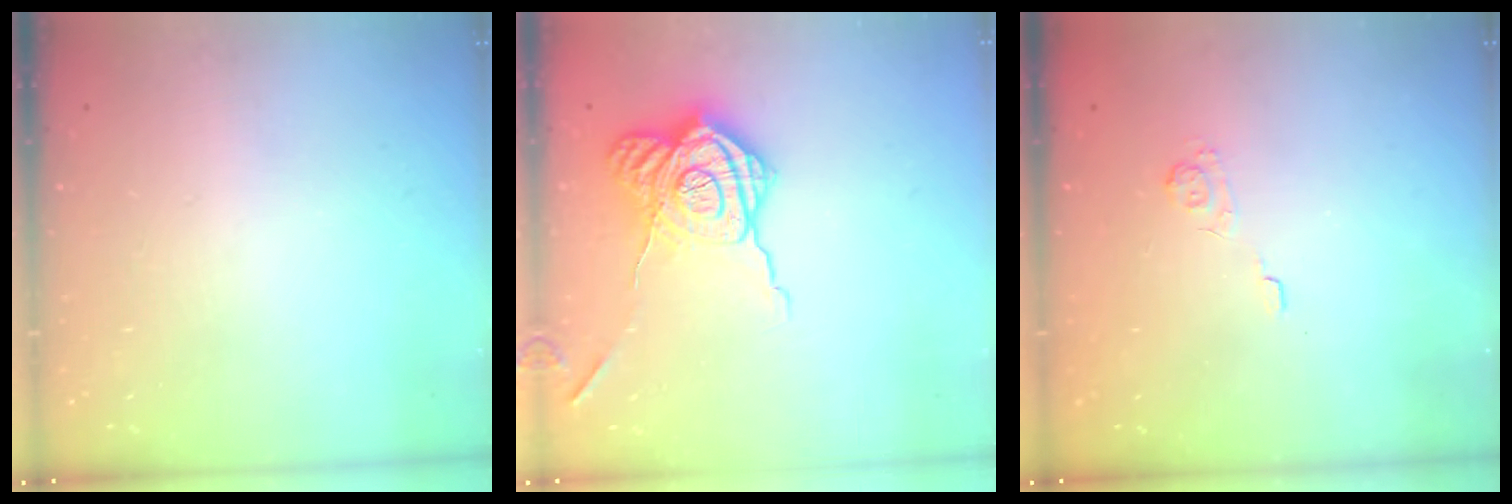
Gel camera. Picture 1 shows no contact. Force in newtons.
{"total": 18.6, "press": 18.6, "slide": 1.4}
{"total": 2.2, "press": 1.7, "slide": 1.4}